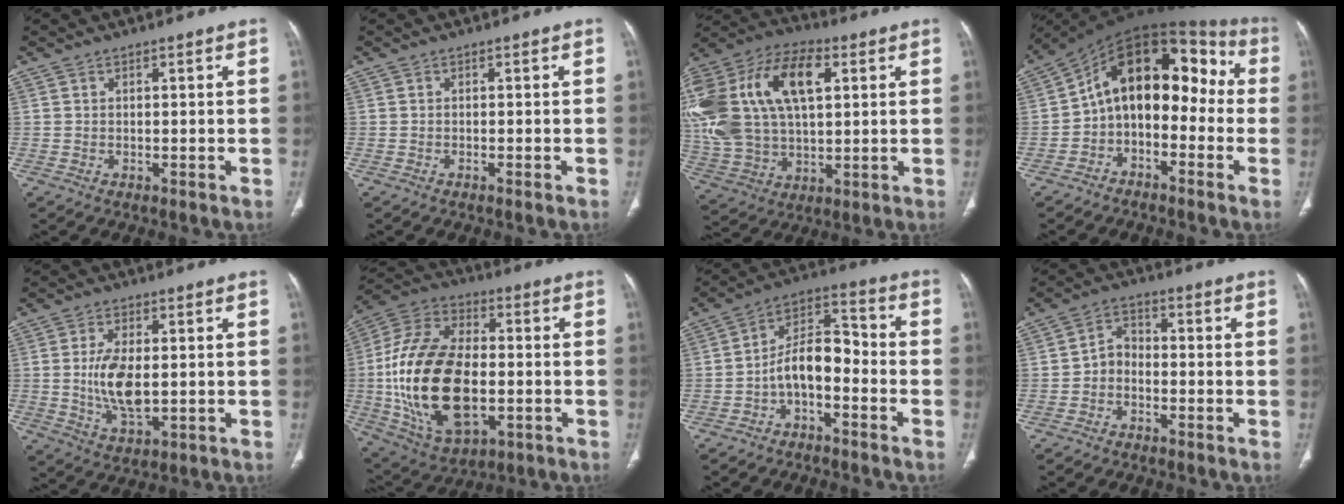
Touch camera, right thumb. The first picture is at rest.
{"total": 0.9, "force": [-0.7, 0.0, 0.6], "torque": [-0.012, -0.001, -0.007]}
{"total": 28.5, "force": [7.0, 16.3, 22.2], "torque": [-0.489, 0.030, 0.129]}
{"total": 15.8, "force": [-1.4, 10.1, 12.2], "torque": [-0.144, 0.085, -0.038]}
{"total": 9.0, "force": [0.0, 4.4, 7.9], "torque": [-0.154, -0.011, 0.006]}
{"total": 25.4, "force": [-2.8, 14.4, 20.7], "torque": [-0.405, 0.008, -0.036]}
{"total": 9.6, "force": [-3.4, 5.2, 7.3], "torque": [-0.114, 0.062, -0.068]}
{"total": 4.2, "force": [-1.6, 3.2, 2.3], "torque": [-0.027, 0.024, -0.040]}